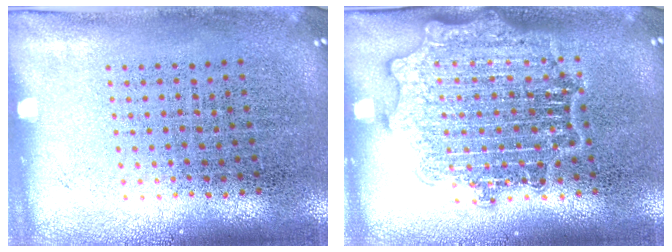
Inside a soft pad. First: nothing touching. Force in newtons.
{"total": 2.8, "press": 2.8, "slide": 0.4}